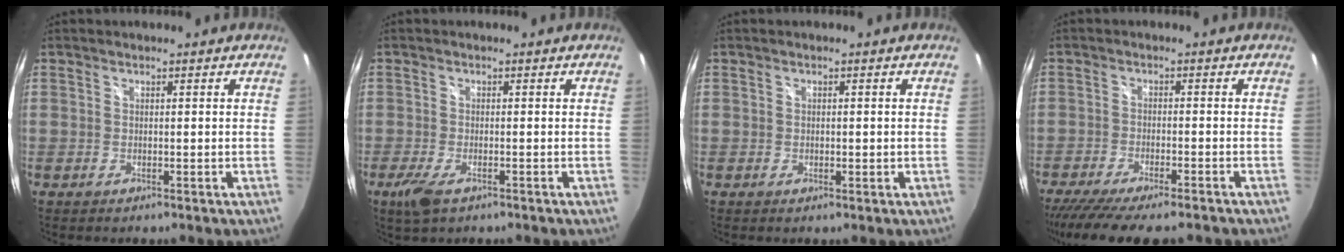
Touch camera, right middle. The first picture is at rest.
{"total": 4.1, "force": [-2.2, 1.5, 3.0], "torque": [-0.070, -0.013, -0.042]}
{"total": 1.3, "force": [-0.1, 0.7, 1.0], "torque": [-0.013, 0.001, -0.002]}
{"total": 12.1, "force": [-10.0, 2.0, 6.6], "torque": [-0.144, -0.042, -0.161]}